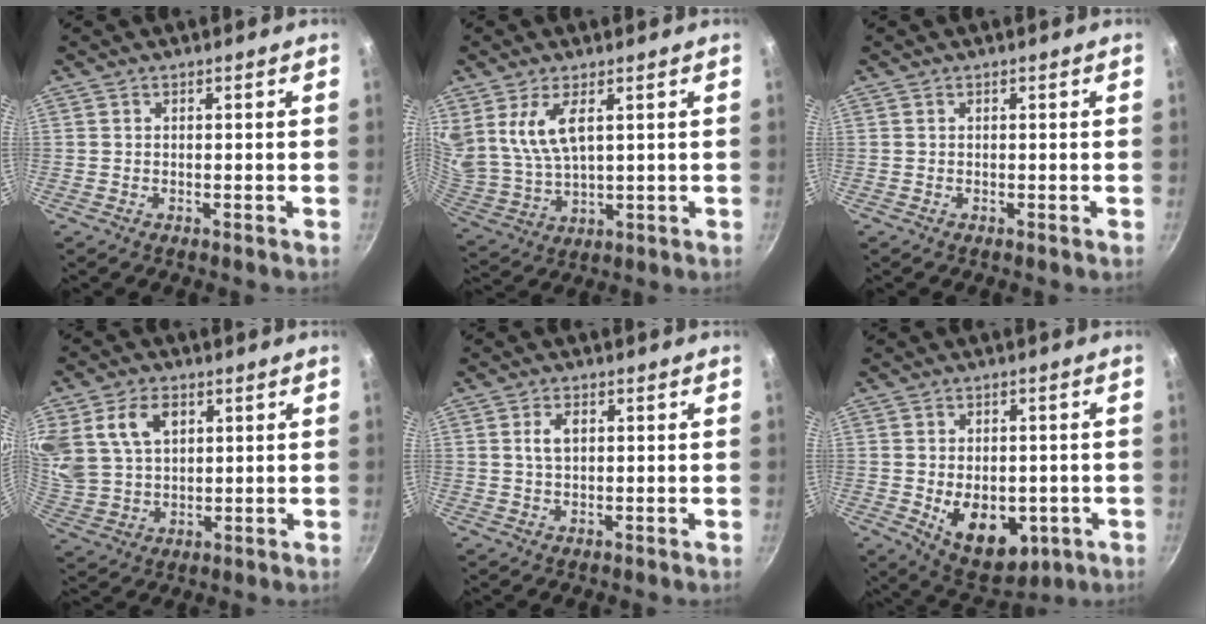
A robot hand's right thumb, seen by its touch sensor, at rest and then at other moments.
{"total": 9.8, "force": [3.9, 4.6, 7.8], "torque": [-0.146, -0.030, 0.092]}
{"total": 0.0}
{"total": 12.2, "force": [4.8, 8.4, 7.5], "torque": [-0.134, -0.011, 0.100]}
{"total": 3.1, "force": [0.8, 1.7, 2.5], "torque": [-0.040, 0.003, 0.015]}
{"total": 12.5, "force": [-2.7, 8.1, 9.2], "torque": [-0.094, -0.009, -0.018]}